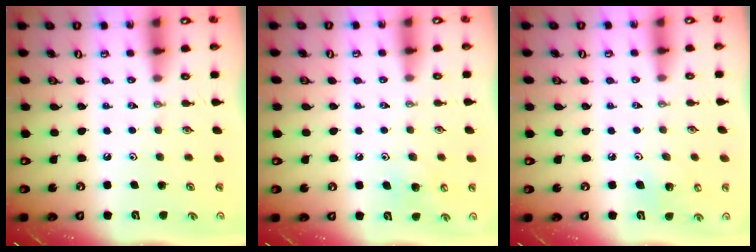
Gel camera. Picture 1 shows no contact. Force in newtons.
{"total": 6.8, "press": 6.8, "slide": 0.6}
{"total": 6.0, "press": 5.7, "slide": 1.7}